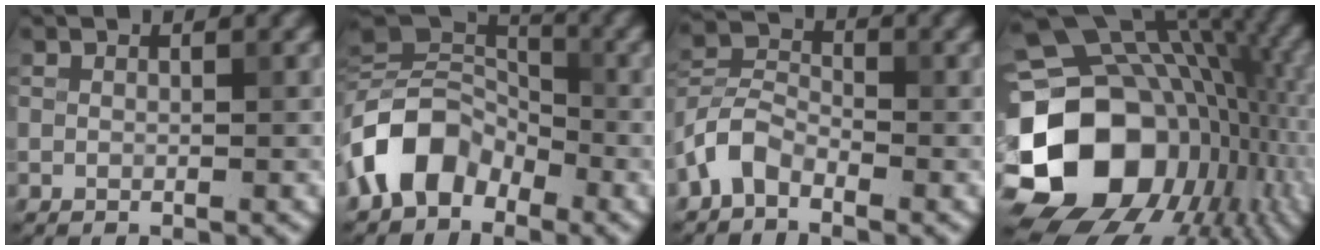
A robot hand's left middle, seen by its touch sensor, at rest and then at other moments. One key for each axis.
{"total": 7.3, "fx": -3.5, "fy": 5.0, "fz": 4.0, "tx": -0.065, "ty": 0.009, "tz": -0.084}
{"total": 3.7, "fx": -2.5, "fy": 2.1, "fz": 1.9, "tx": -0.041, "ty": 0.010, "tz": -0.061}
{"total": 20.0, "fx": -3.8, "fy": 15.4, "fz": 12.2, "tx": -0.237, "ty": 0.000, "tz": -0.057}